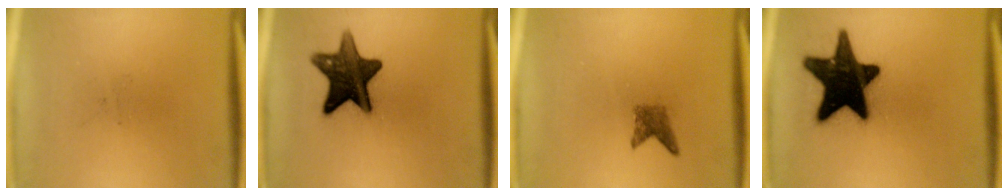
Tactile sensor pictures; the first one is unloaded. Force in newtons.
{"total": 12.5}
{"total": 2.0}
{"total": 19.0}